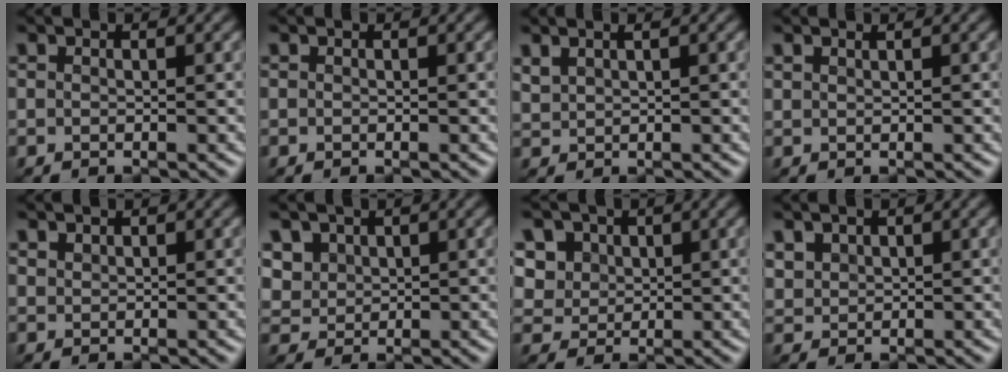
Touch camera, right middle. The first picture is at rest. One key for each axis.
{"total": 0.0}
{"total": 1.8, "fx": 1.3, "fy": 0.7, "fz": 1.0, "tx": -0.022, "ty": 0.005, "tz": 0.027}
{"total": 0.7, "fx": 0.6, "fy": 0.1, "fz": 0.3, "tx": -0.005, "ty": -0.001, "tz": 0.012}
{"total": 0.9, "fx": 0.8, "fy": 0.4, "fz": 0.2, "tx": -0.005, "ty": 0.000, "tz": 0.021}
{"total": 4.3, "fx": 1.9, "fy": 3.4, "fz": 1.8, "tx": -0.067, "ty": 0.005, "tz": 0.050}
{"total": 6.5, "fx": 2.6, "fy": 5.4, "fz": 2.5, "tx": -0.062, "ty": 0.005, "tz": 0.038}
{"total": 2.4, "fx": 1.4, "fy": 1.8, "fz": 0.9, "tx": -0.033, "ty": 0.001, "tz": 0.036}